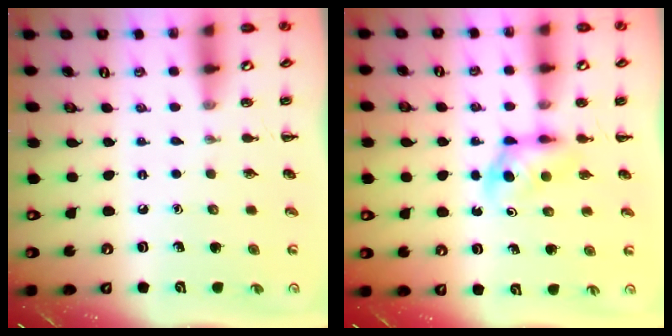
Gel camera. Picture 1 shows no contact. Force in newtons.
{"total": 3.7, "press": 3.5, "slide": 1.1}